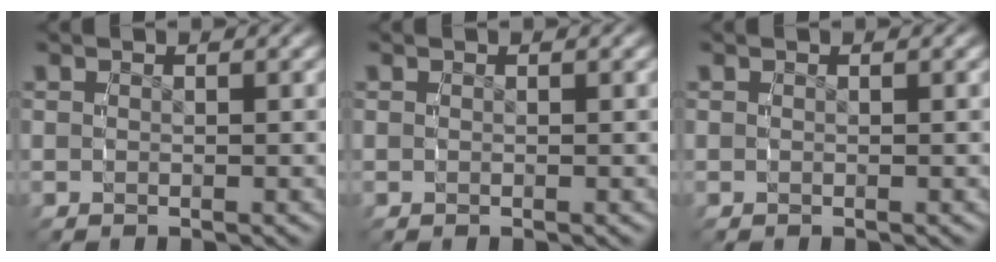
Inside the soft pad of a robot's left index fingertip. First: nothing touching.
{"total": 0.0}
{"total": 0.0}